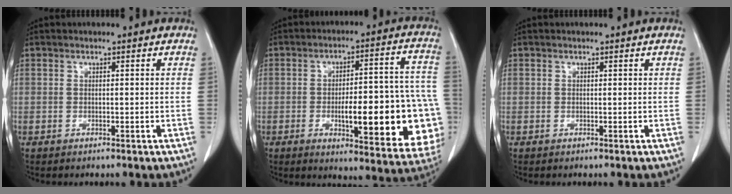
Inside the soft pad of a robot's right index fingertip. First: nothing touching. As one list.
[{"total": 22.2, "force": [-5.0, 5.2, 21.0], "torque": [-0.193, 0.022, -0.046]}, {"total": 0.0}]